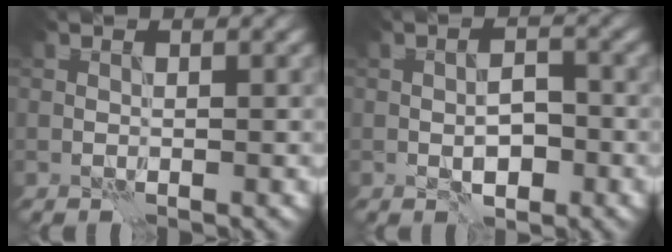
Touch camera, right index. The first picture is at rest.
{"total": 3.1, "force": [-1.0, 1.6, 2.4], "torque": [-0.037, 0.003, -0.018]}